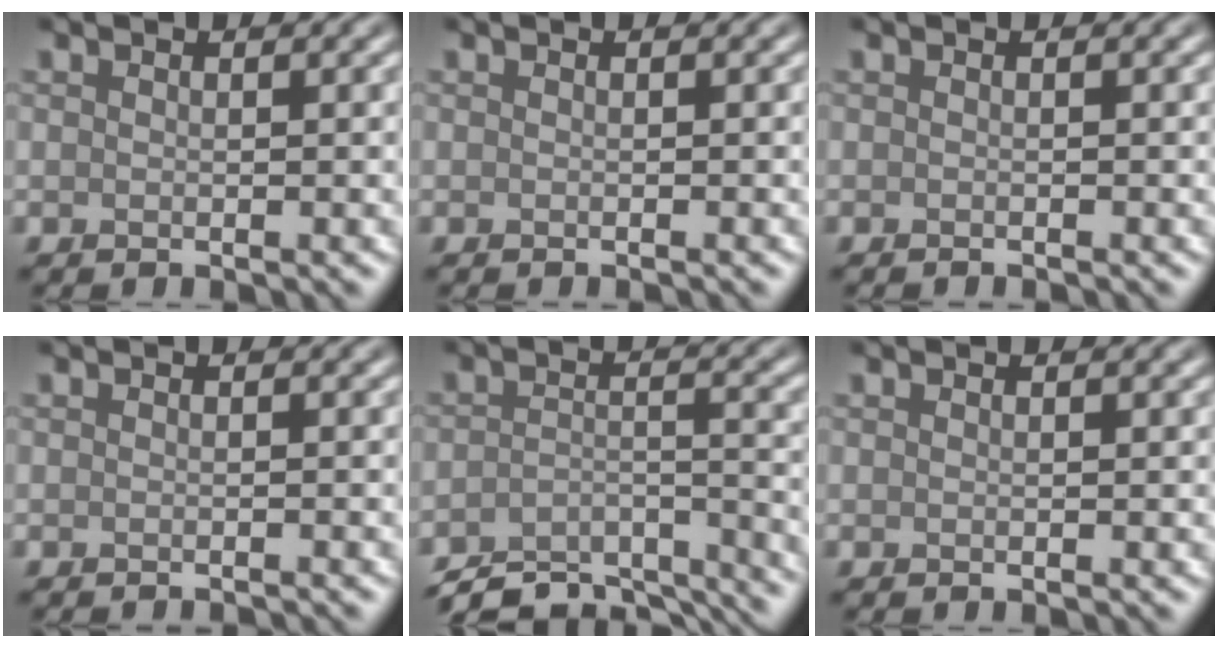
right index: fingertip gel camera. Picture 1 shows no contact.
{"total": 0.6, "force": [-0.6, 0.1, 0.3], "torque": [0.000, 0.001, -0.009]}
{"total": 0.5, "force": [-0.5, 0.1, 0.2], "torque": [-0.001, 0.000, -0.008]}
{"total": 1.4, "force": [-1.2, 0.3, 0.6], "torque": [0.006, 0.000, -0.017]}
{"total": 8.5, "force": [-7.6, 2.2, 3.2], "torque": [-0.053, -0.002, -0.116]}
{"total": 0.0}